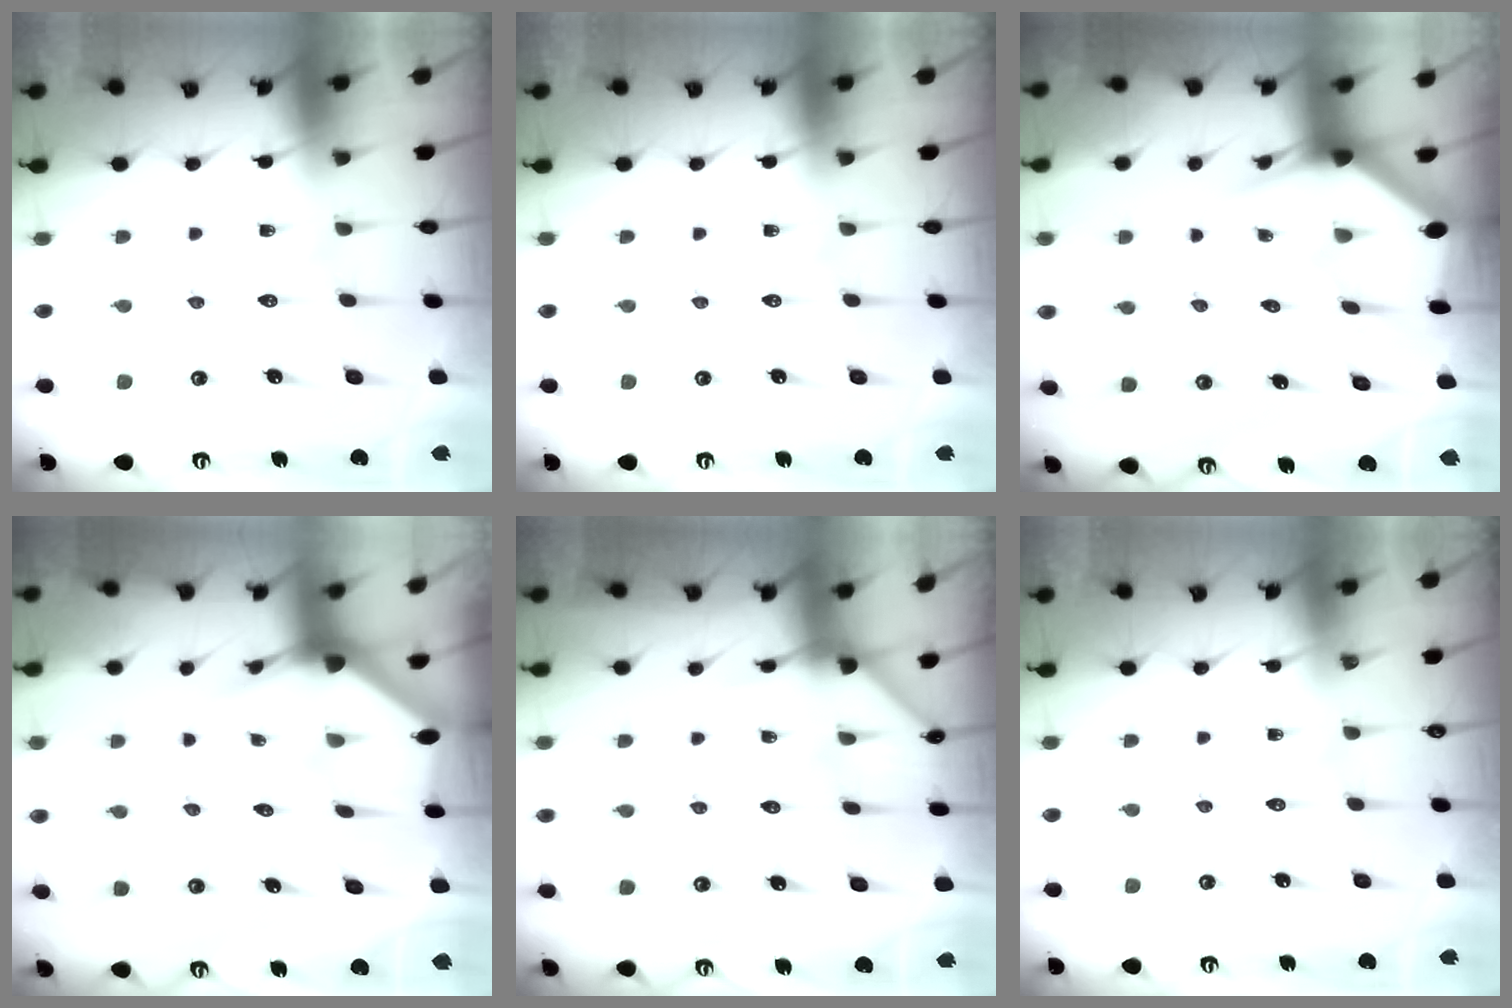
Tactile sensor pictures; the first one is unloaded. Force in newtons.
{"total": 0.0}
{"total": 3.0, "press": 3.0, "slide": 0.0}
{"total": 2.9, "press": 2.9, "slide": 0.2}
{"total": 4.6, "press": 4.6, "slide": 0.2}
{"total": 0.0}